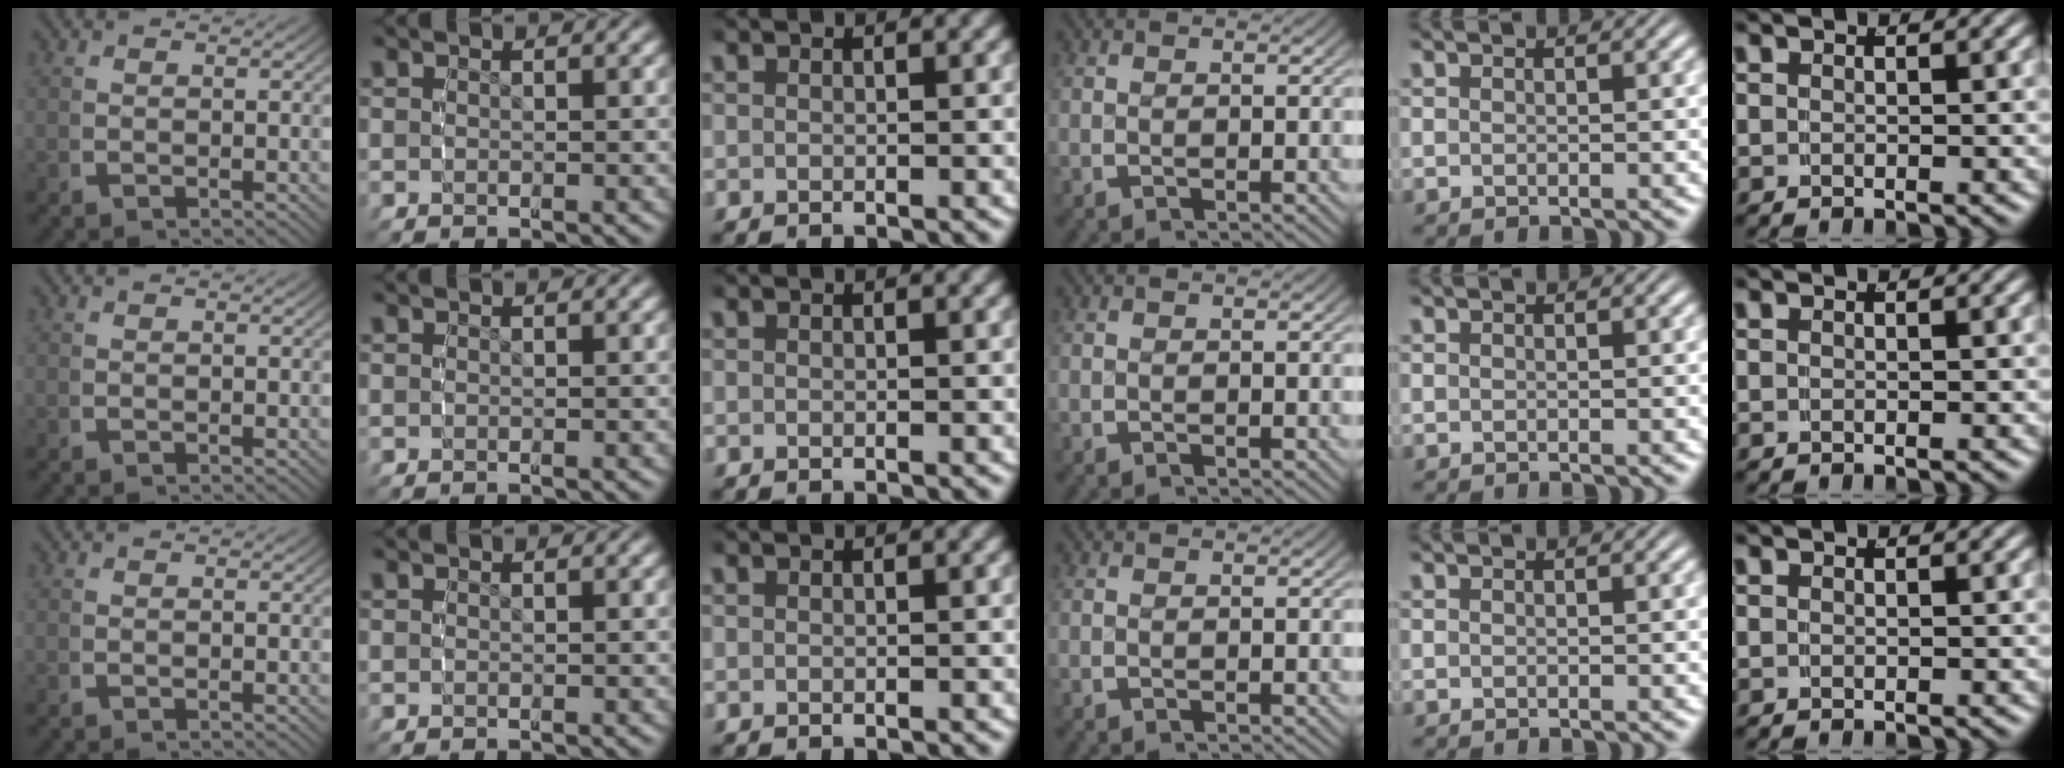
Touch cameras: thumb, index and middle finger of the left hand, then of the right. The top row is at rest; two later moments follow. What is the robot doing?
{"motion": "reach", "object": "shoes"}